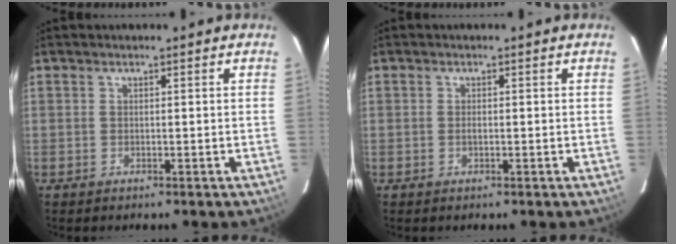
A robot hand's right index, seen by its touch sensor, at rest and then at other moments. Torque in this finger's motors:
{"motor_torque": [0.21, -0.05, 0.16, 0.00]}